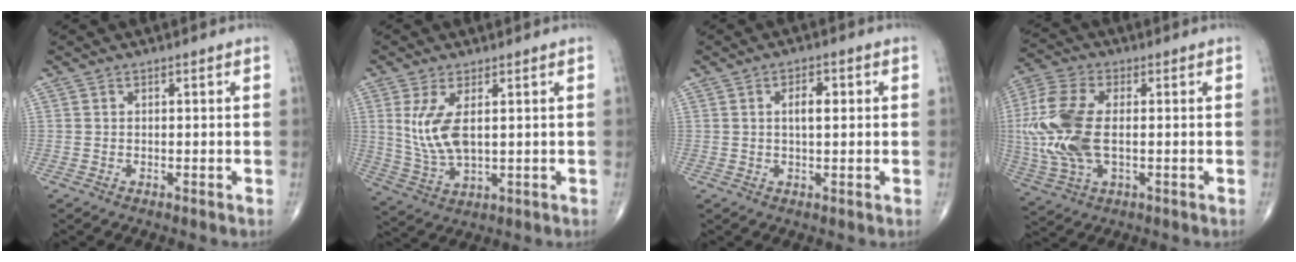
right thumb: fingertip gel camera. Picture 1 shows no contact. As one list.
[{"total": 8.6, "force": [1.9, 3.7, 7.5], "torque": [-0.164, -0.014, 0.051]}, {"total": 3.7, "force": [0.7, 1.6, 3.3], "torque": [-0.052, 0.003, 0.010]}, {"total": 16.0, "force": [0.1, 8.6, 13.5], "torque": [-0.329, 0.001, 0.004]}]